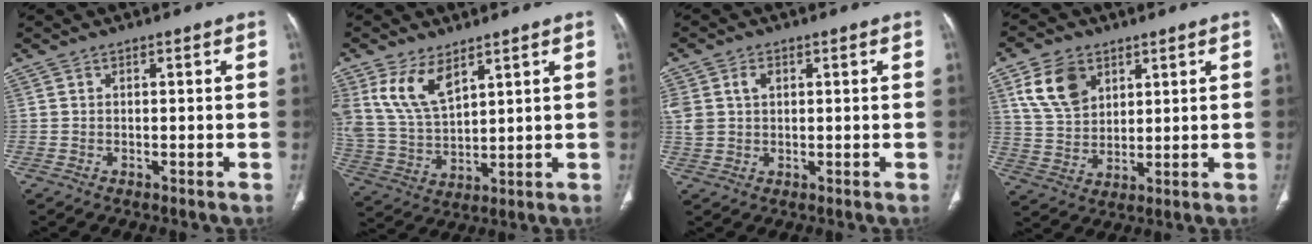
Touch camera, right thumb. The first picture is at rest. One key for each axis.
{"total": 11.2, "fx": 6.2, "fy": 5.5, "fz": 7.4, "tx": -0.141, "ty": -0.021, "tz": 0.139}
{"total": 5.8, "fx": 1.7, "fy": 4.2, "fz": 3.6, "tx": -0.082, "ty": 0.008, "tz": 0.041}
{"total": 10.4, "fx": 4.9, "fy": 7.1, "fz": 5.8, "tx": -0.089, "ty": -0.016, "tz": 0.103}